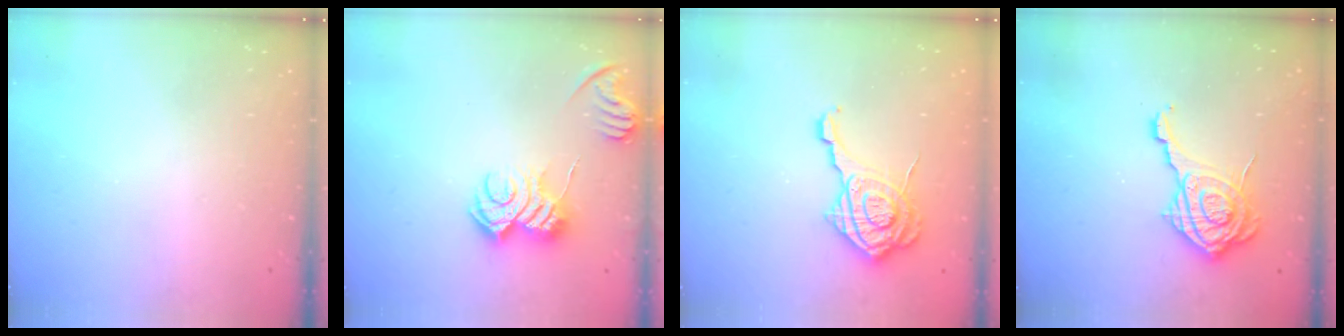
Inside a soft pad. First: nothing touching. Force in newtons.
{"total": 9.8, "press": 9.8, "slide": 0.2}
{"total": 14.0, "press": 14.0, "slide": 1.0}
{"total": 14.4, "press": 14.4, "slide": 0.9}